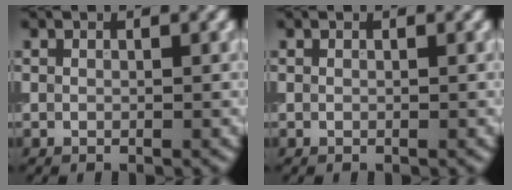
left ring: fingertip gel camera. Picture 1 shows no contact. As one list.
[{"total": 0.0}]